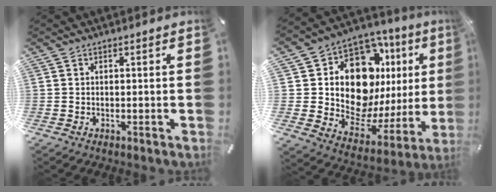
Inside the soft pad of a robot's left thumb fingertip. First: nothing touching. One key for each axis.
{"total": 16.8, "fx": 6.9, "fy": 11.2, "fz": 10.4, "tx": -0.158, "ty": -0.069, "tz": 0.132}